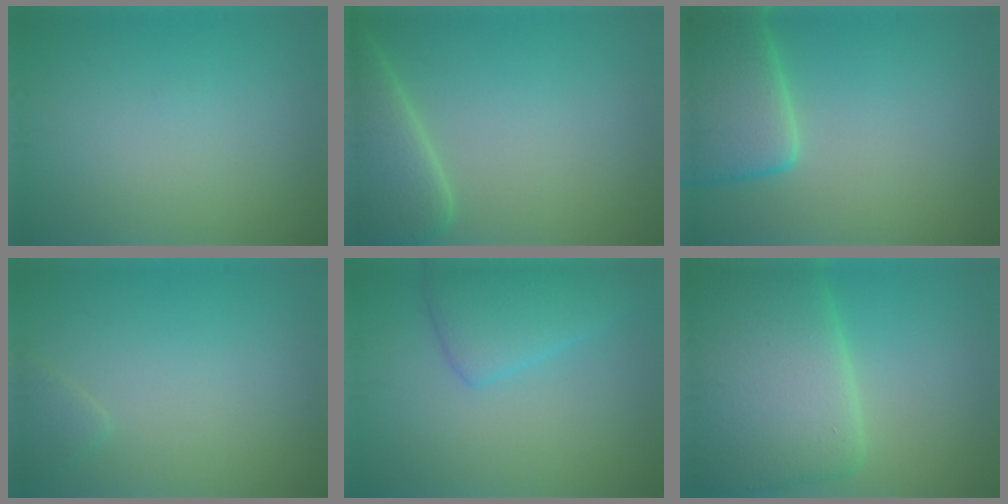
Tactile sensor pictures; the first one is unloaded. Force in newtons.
{"total": 5.6, "press": 5.6, "slide": 0.5}
{"total": 6.6, "press": 6.6, "slide": 0.5}
{"total": 1.0, "press": 1.0, "slide": 0.0}
{"total": 4.0, "press": 4.0, "slide": 0.1}
{"total": 11.0, "press": 11.0, "slide": 0.3}